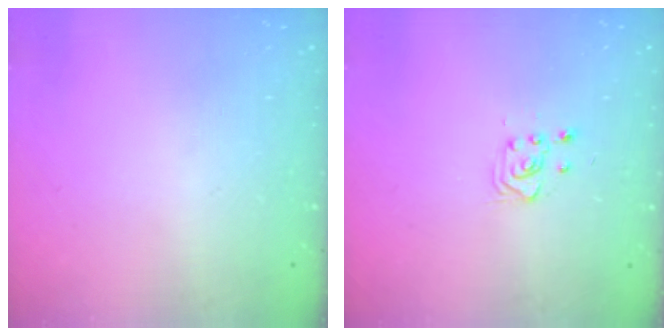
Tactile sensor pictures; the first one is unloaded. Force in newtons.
{"total": 2.8, "press": 2.7, "slide": 0.7}